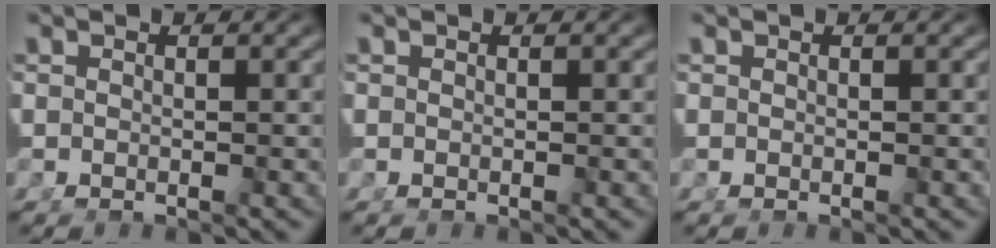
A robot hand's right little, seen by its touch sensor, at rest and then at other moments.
{"total": 0.0}
{"total": 0.0}